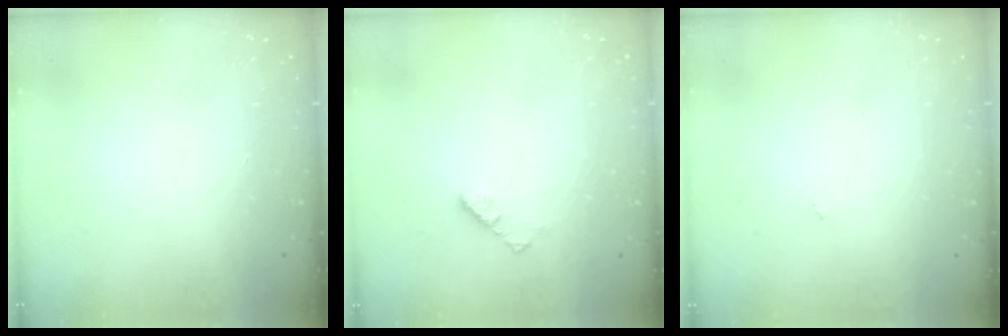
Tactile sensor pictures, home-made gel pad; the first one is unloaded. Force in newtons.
{"total": 4.5, "press": 4.5, "slide": 0.5}
{"total": 0.0}